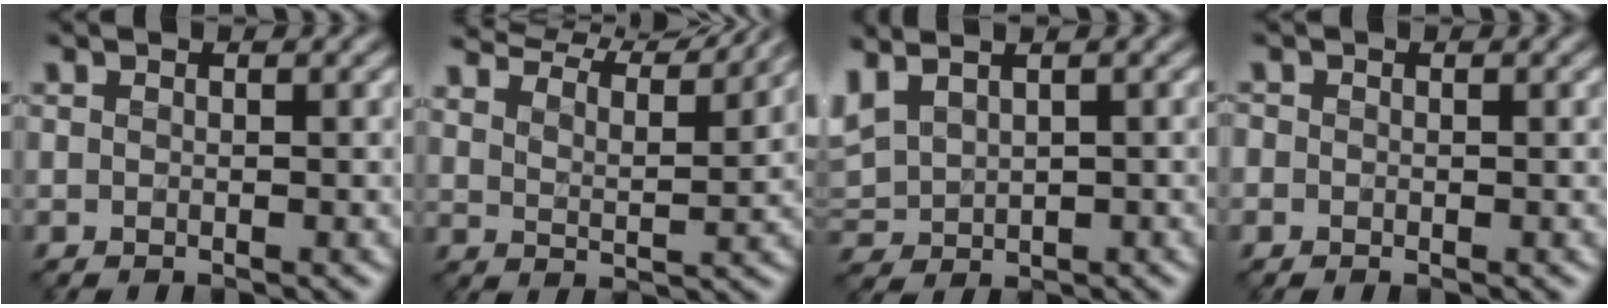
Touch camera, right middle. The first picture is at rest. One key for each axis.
{"total": 9.8, "fx": 9.0, "fy": 1.9, "fz": 3.3, "tx": -0.059, "ty": 0.004, "tz": 0.121}
{"total": 3.4, "fx": 2.1, "fy": 2.0, "fz": 1.7, "tx": -0.058, "ty": 0.009, "tz": 0.048}
{"total": 0.8, "fx": -0.1, "fy": 0.8, "fz": 0.2, "tx": -0.001, "ty": -0.001, "tz": -0.001}